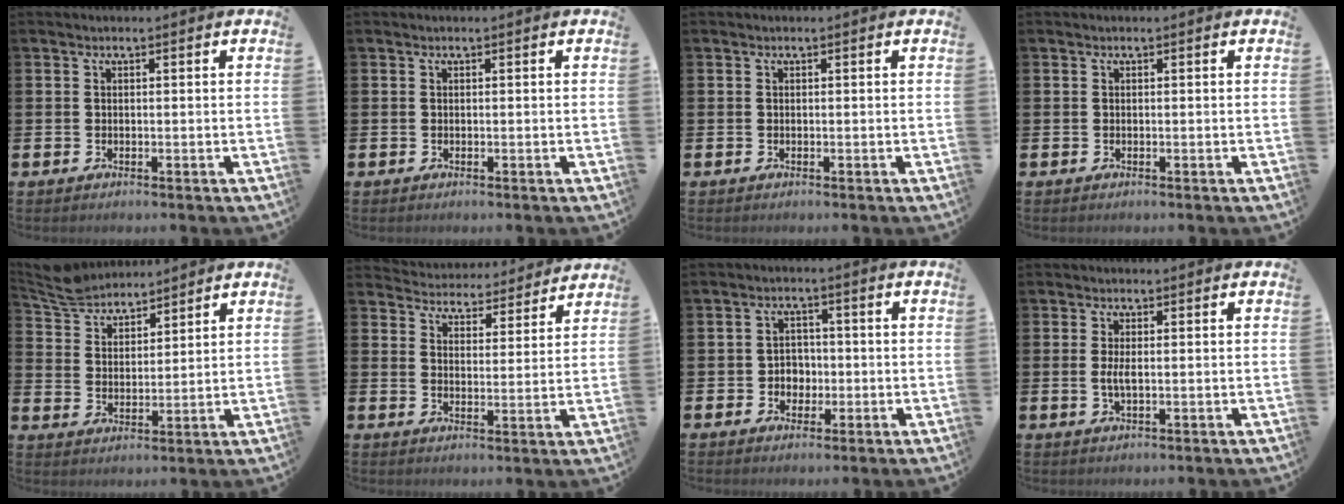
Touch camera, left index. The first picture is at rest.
{"total": 0.0}
{"total": 0.0}
{"total": 0.0}
{"total": 6.3, "force": [6.1, 1.2, 0.9], "torque": [-0.045, -0.029, 0.112]}
{"total": 4.7, "force": [4.6, 0.9, -0.3], "torque": [-0.014, -0.042, 0.079]}
{"total": 2.9, "force": [-0.4, 2.7, 1.0], "torque": [-0.017, 0.002, -0.016]}
{"total": 1.7, "force": [0.1, 0.5, 1.6], "torque": [-0.028, -0.001, 0.000]}